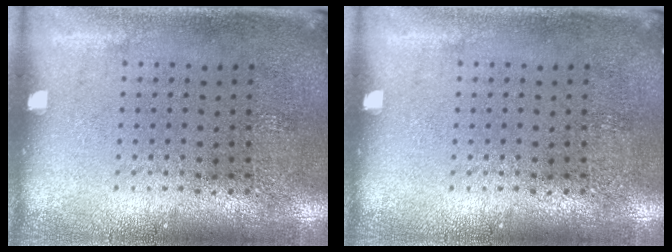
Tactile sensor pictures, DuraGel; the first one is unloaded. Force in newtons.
{"total": 0.0}